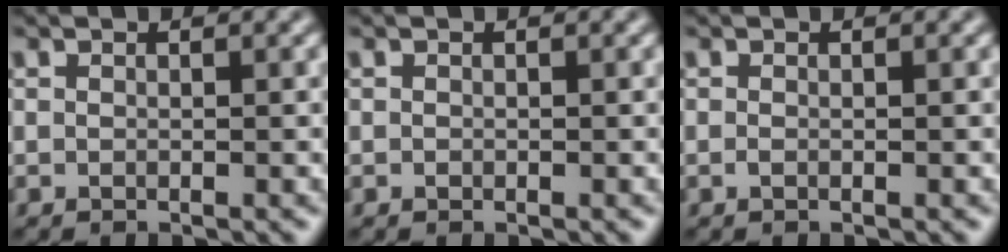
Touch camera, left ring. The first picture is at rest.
{"total": 0.0}
{"total": 0.0}